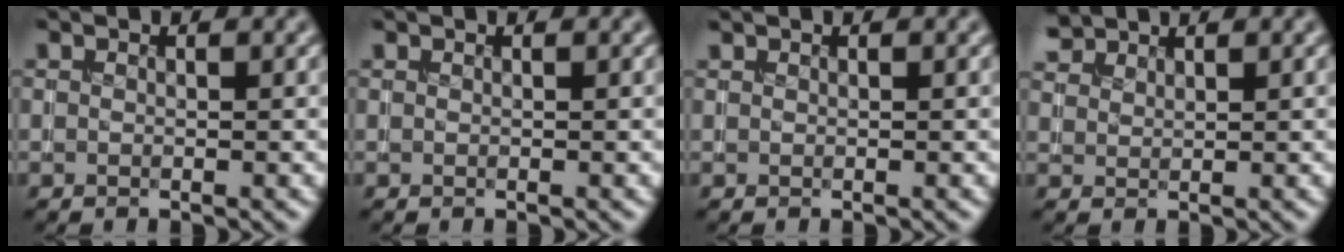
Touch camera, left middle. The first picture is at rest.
{"total": 0.0}
{"total": 0.0}
{"total": 2.0, "force": [1.9, 0.5, 0.3], "torque": [-0.008, 0.008, 0.044]}